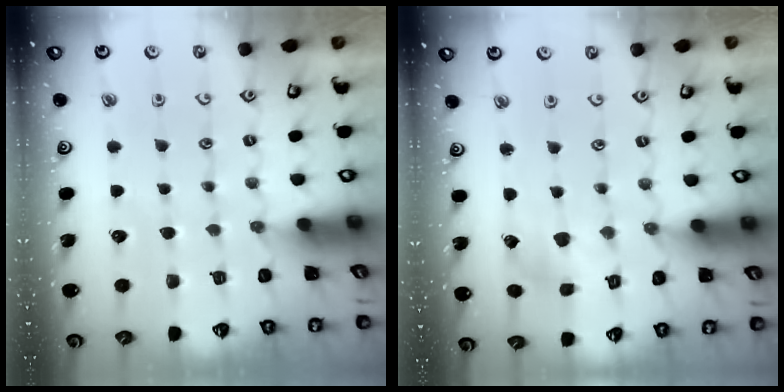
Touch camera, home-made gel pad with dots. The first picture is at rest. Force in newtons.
{"total": 2.8, "press": 2.8, "slide": 0.3}